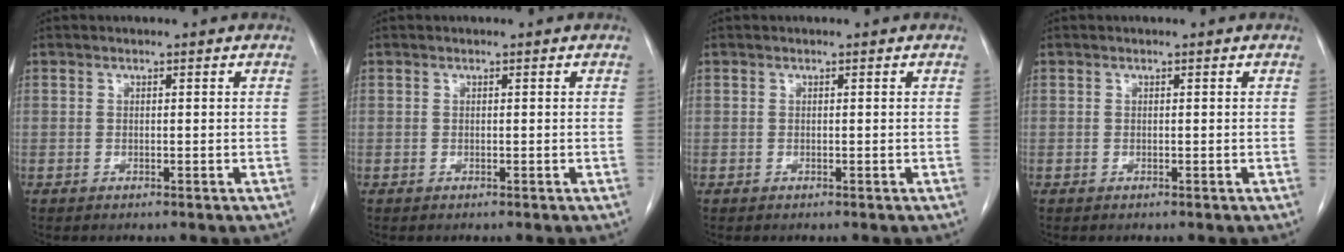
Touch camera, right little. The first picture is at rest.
{"total": 0.0}
{"total": 0.0}
{"total": 0.0}